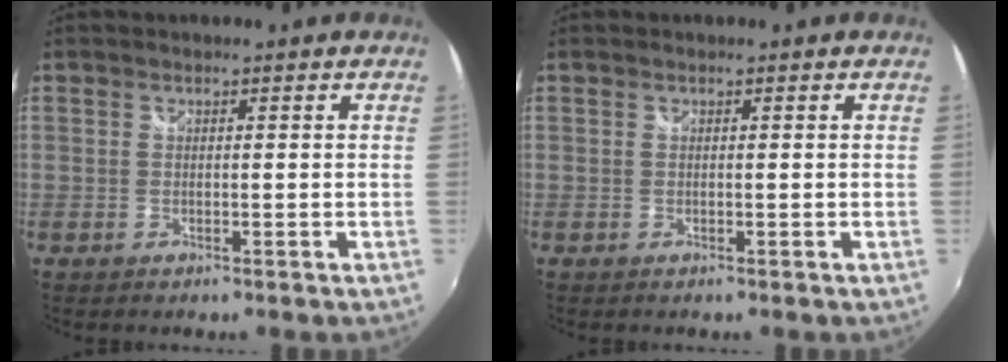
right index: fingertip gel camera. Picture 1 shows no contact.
{"total": 0.0}